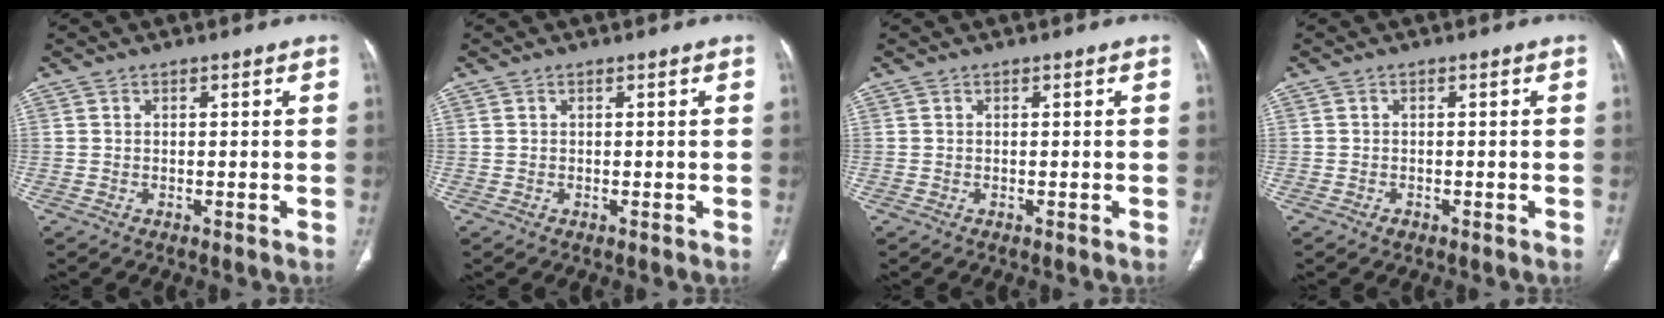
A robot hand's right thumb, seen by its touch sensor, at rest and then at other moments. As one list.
[{"total": 0.0}, {"total": 0.0}, {"total": 0.8, "force": [-0.5, 0.5, 0.2], "torque": [0.000, 0.001, -0.008]}]